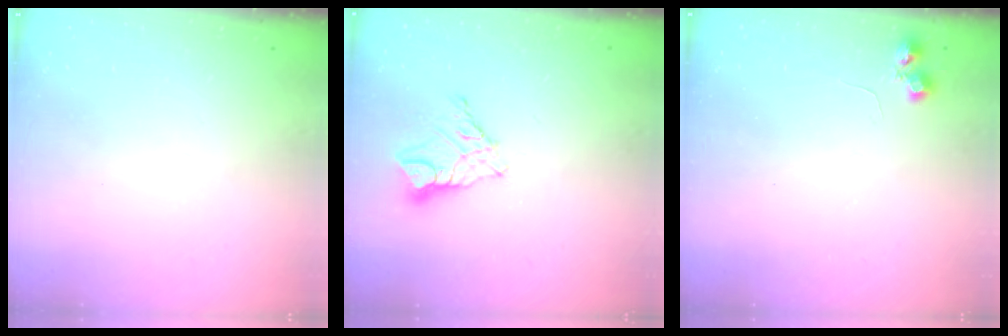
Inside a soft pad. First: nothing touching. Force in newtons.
{"total": 9.7, "press": 9.7, "slide": 0.6}
{"total": 5.2, "press": 5.1, "slide": 0.7}